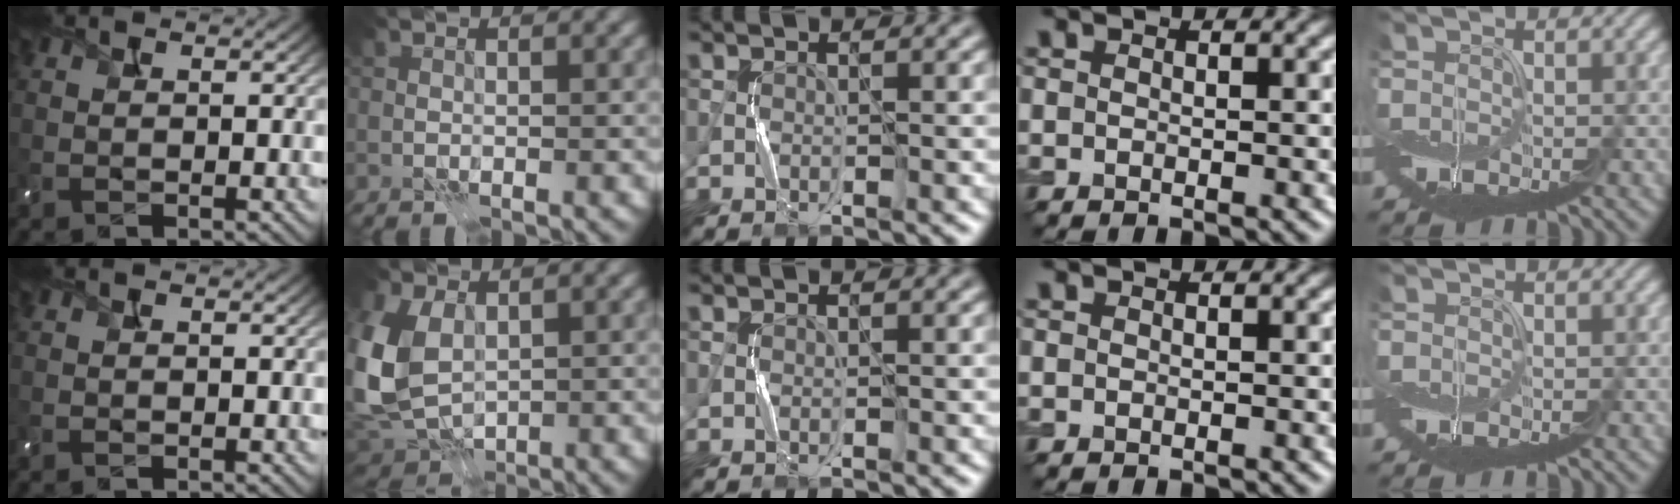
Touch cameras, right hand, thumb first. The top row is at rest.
{"index": {"total": 8.9, "force": [0.5, 6.1, 6.5], "torque": [-0.179, -0.010, 0.008]}}